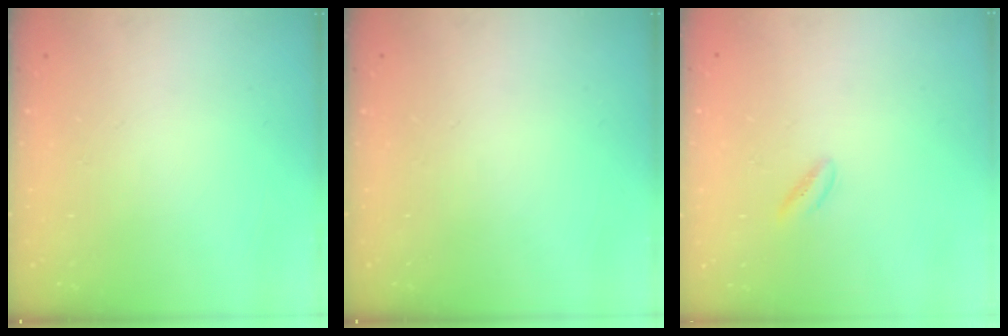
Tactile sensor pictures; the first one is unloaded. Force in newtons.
{"total": 0.0}
{"total": 0.8, "press": 0.5, "slide": 0.6}